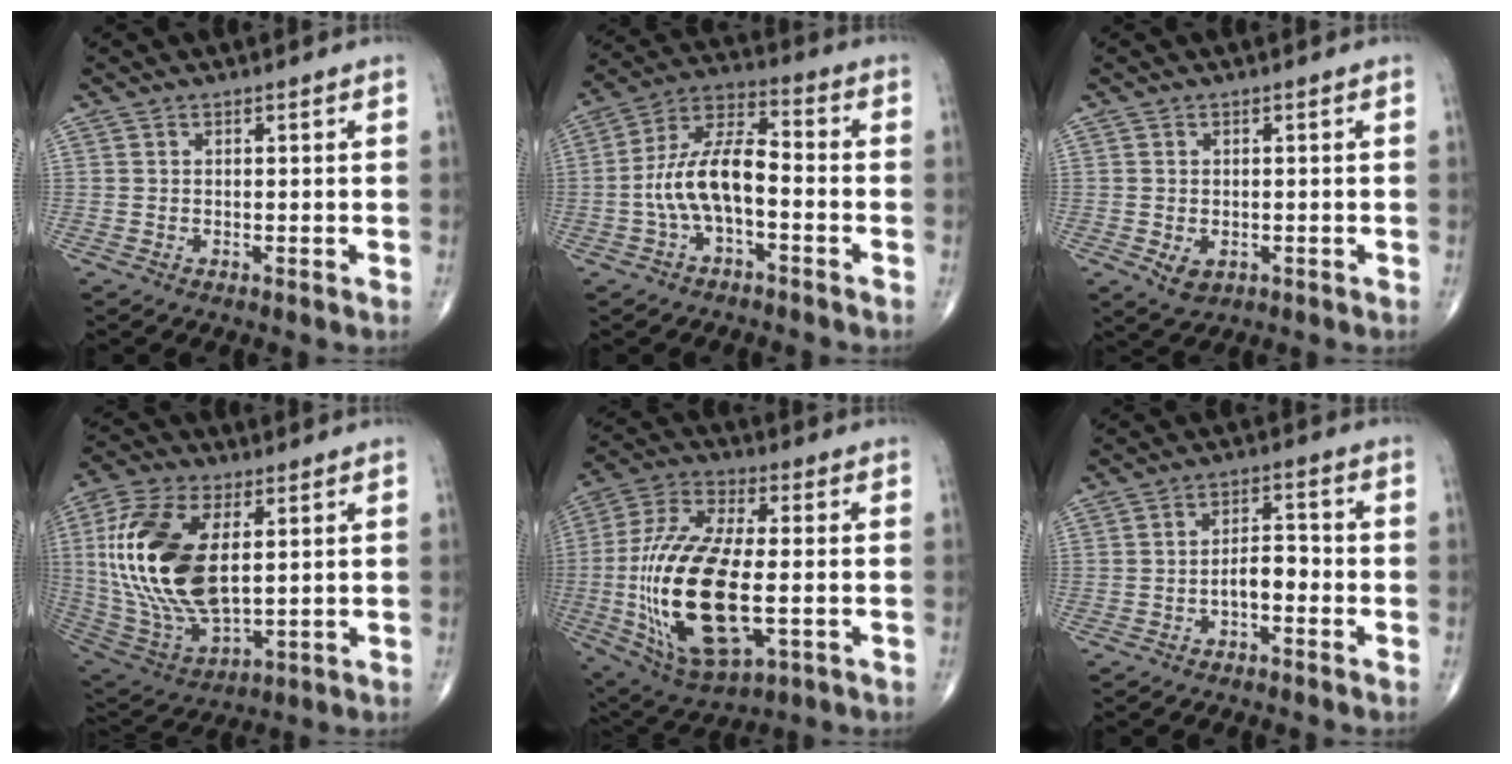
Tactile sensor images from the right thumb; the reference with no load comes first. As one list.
[{"total": 11.6, "force": [-2.7, 5.2, 10.0], "torque": [-0.194, 0.048, -0.058]}, {"total": 3.3, "force": [-0.9, 2.3, 2.2], "torque": [-0.033, -0.001, -0.006]}, {"total": 22.5, "force": [3.6, 11.6, 18.9], "torque": [-0.393, -0.020, 0.070]}, {"total": 24.5, "force": [-3.4, 10.6, 21.8], "torque": [-0.461, -0.001, -0.045]}, {"total": 4.7, "force": [-1.8, 2.3, 3.6], "torque": [-0.049, 0.028, -0.035]}]